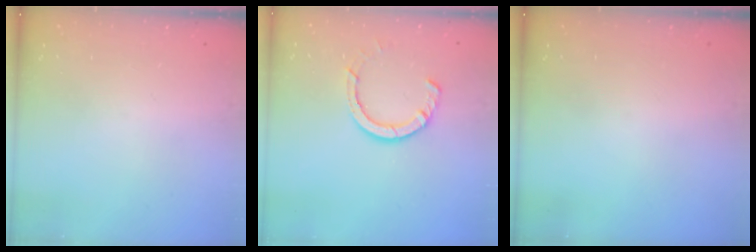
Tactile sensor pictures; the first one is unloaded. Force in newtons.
{"total": 7.5, "press": 7.4, "slide": 1.0}
{"total": 0.0}